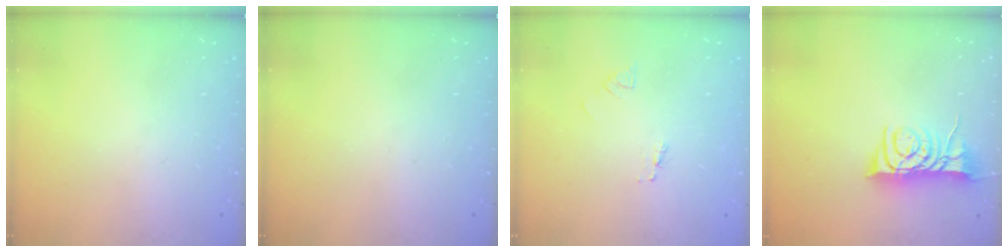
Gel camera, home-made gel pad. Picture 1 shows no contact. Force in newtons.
{"total": 0.0}
{"total": 2.1, "press": 2.1, "slide": 0.1}
{"total": 10.4, "press": 10.4, "slide": 0.8}